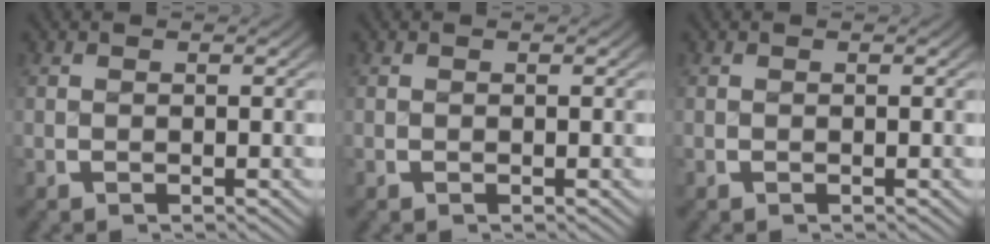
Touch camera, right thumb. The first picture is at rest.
{"total": 0.0}
{"total": 0.0}